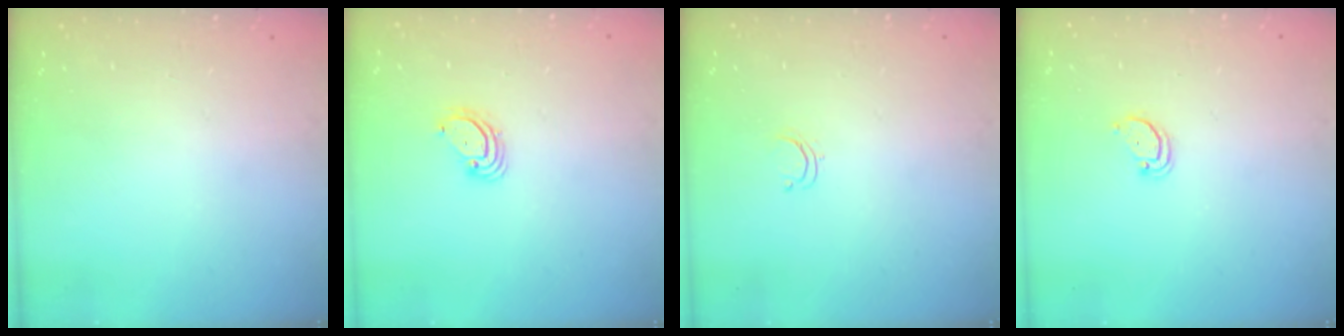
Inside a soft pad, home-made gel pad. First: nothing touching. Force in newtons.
{"total": 3.6, "press": 3.6, "slide": 0.3}
{"total": 2.4, "press": 2.4, "slide": 0.2}
{"total": 2.1, "press": 2.1, "slide": 0.2}